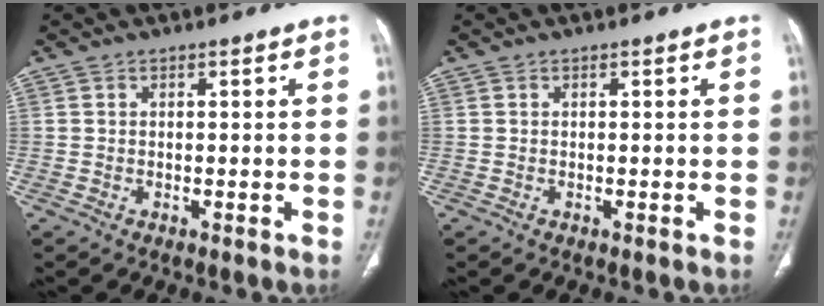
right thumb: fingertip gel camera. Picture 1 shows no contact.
{"total": 0.0}